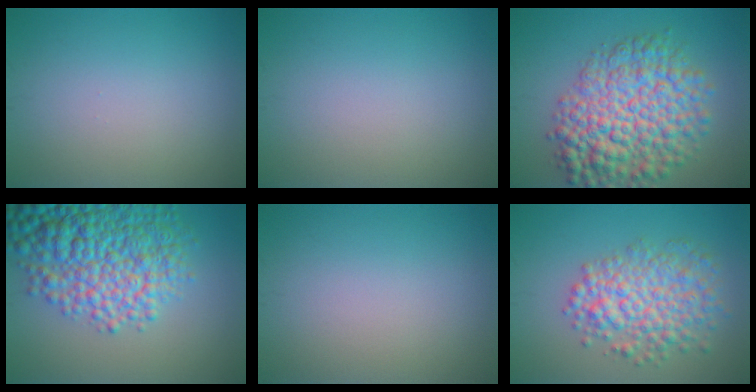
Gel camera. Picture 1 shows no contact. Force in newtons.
{"total": 0.0}
{"total": 9.9, "press": 9.9, "slide": 0.2}
{"total": 10.2, "press": 10.2, "slide": 0.3}
{"total": 0.0}
{"total": 5.9, "press": 5.9, "slide": 0.2}